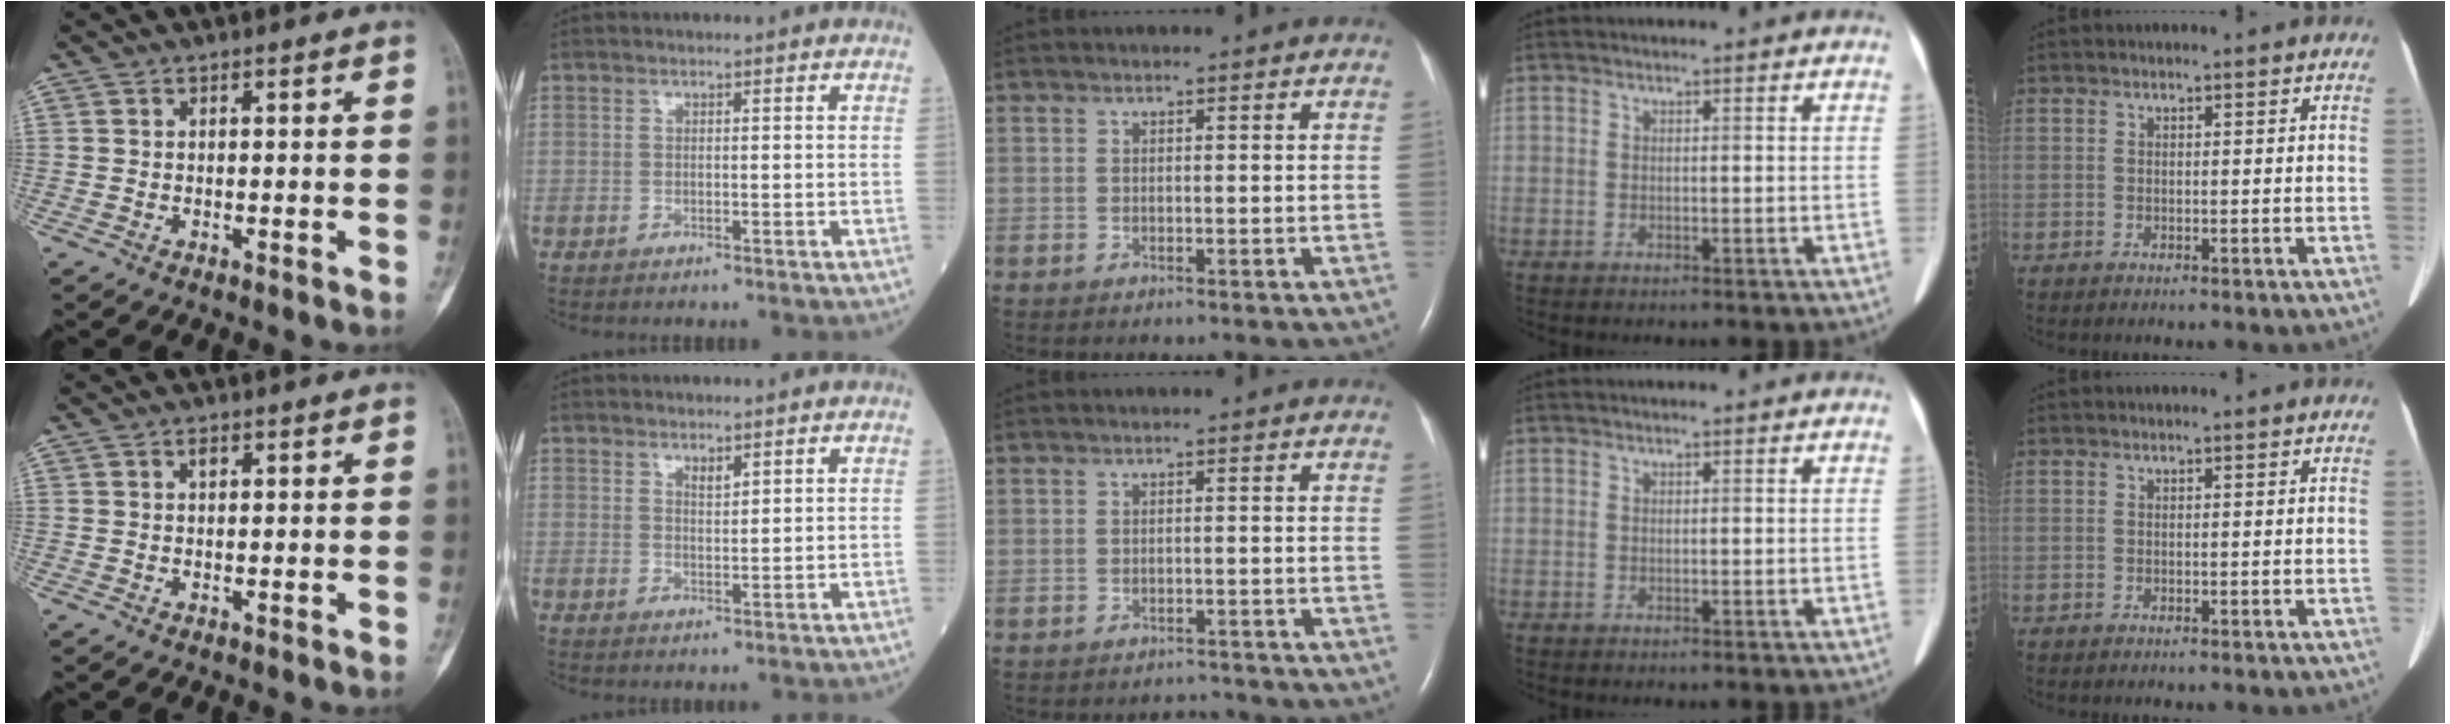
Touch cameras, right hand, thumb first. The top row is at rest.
{"thumb": {"total": 1.1, "force": [0.5, 0.7, 0.7], "torque": [-0.007, 0.000, 0.007]}, "index": {"total": 1.6, "force": [1.3, 0.4, 1.0], "torque": [-0.019, -0.002, 0.027]}, "middle": {"total": 1.6, "force": [-1.5, 0.2, -0.5], "torque": [0.009, -0.005, -0.019]}}